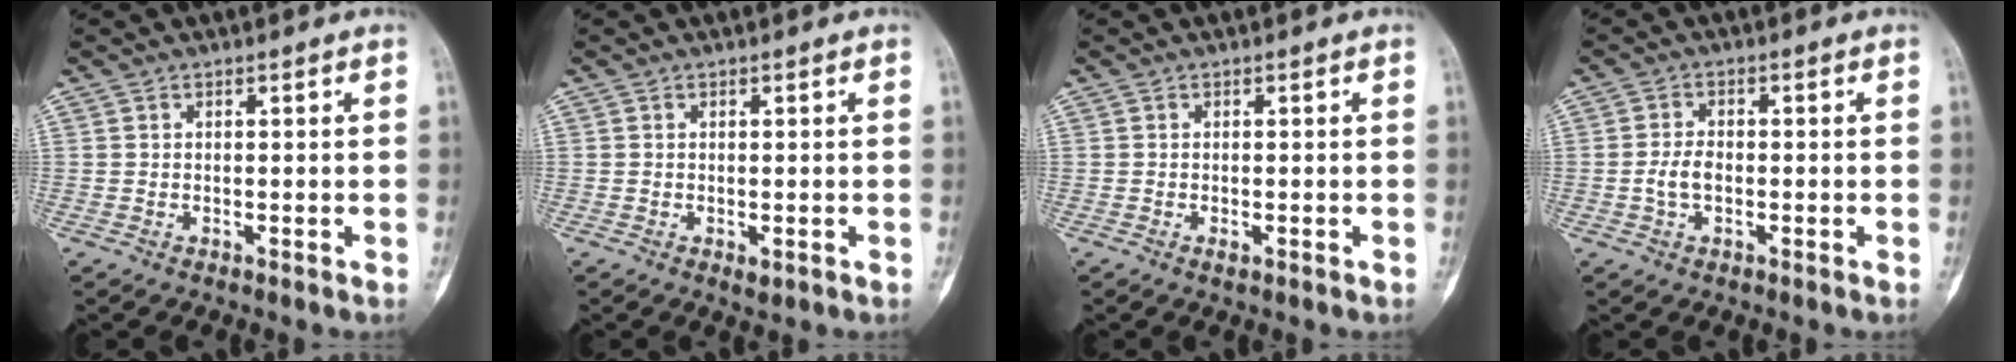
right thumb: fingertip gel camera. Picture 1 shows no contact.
{"total": 1.2, "force": [-0.4, 0.6, 1.0], "torque": [-0.012, -0.003, -0.001]}
{"total": 0.9, "force": [-0.4, 0.4, 0.7], "torque": [-0.011, -0.001, -0.006]}
{"total": 3.5, "force": [-0.7, 2.1, 2.7], "torque": [-0.058, 0.011, -0.016]}